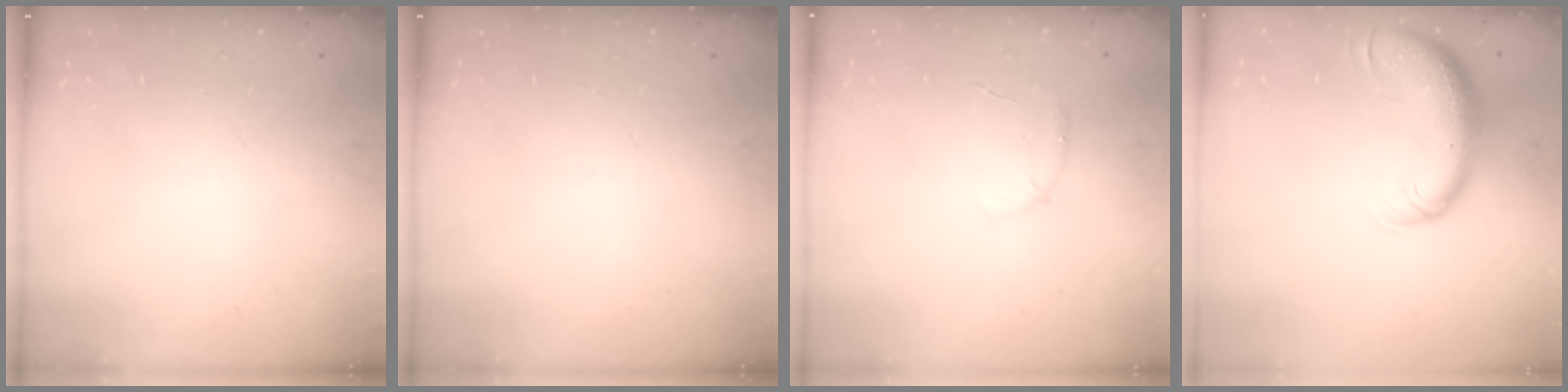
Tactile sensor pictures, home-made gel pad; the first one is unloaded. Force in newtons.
{"total": 0.0}
{"total": 6.8, "press": 6.6, "slide": 1.8}
{"total": 11.2, "press": 10.8, "slide": 2.9}